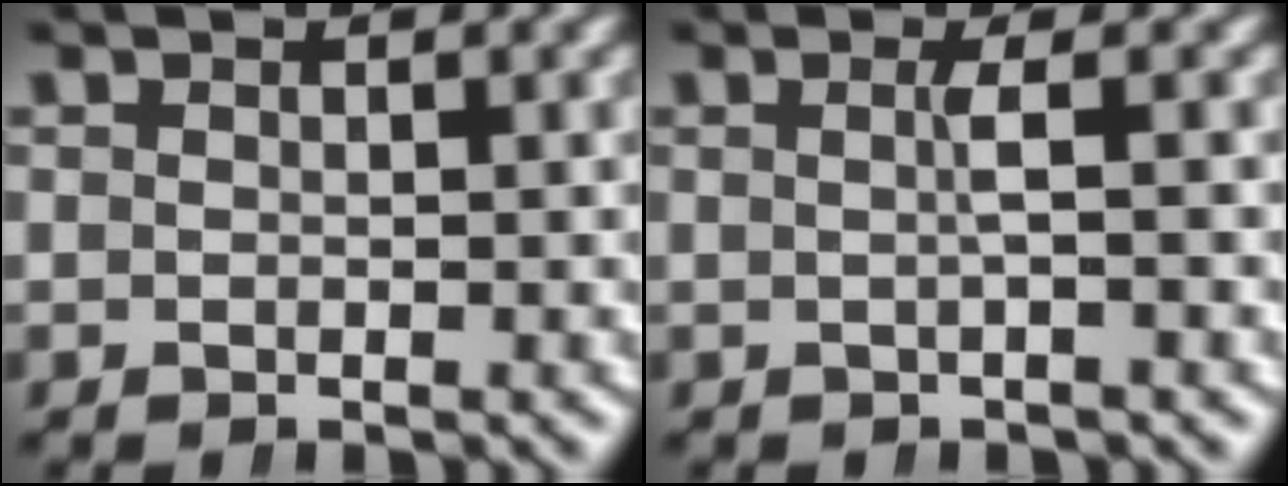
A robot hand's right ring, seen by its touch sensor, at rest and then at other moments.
{"total": 0.9, "force": [-0.1, -0.2, 0.9], "torque": [-0.017, -0.003, 0.001]}